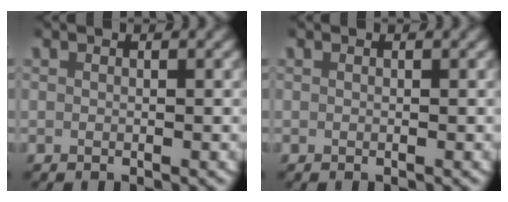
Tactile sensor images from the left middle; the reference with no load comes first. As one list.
[{"total": 0.0}]